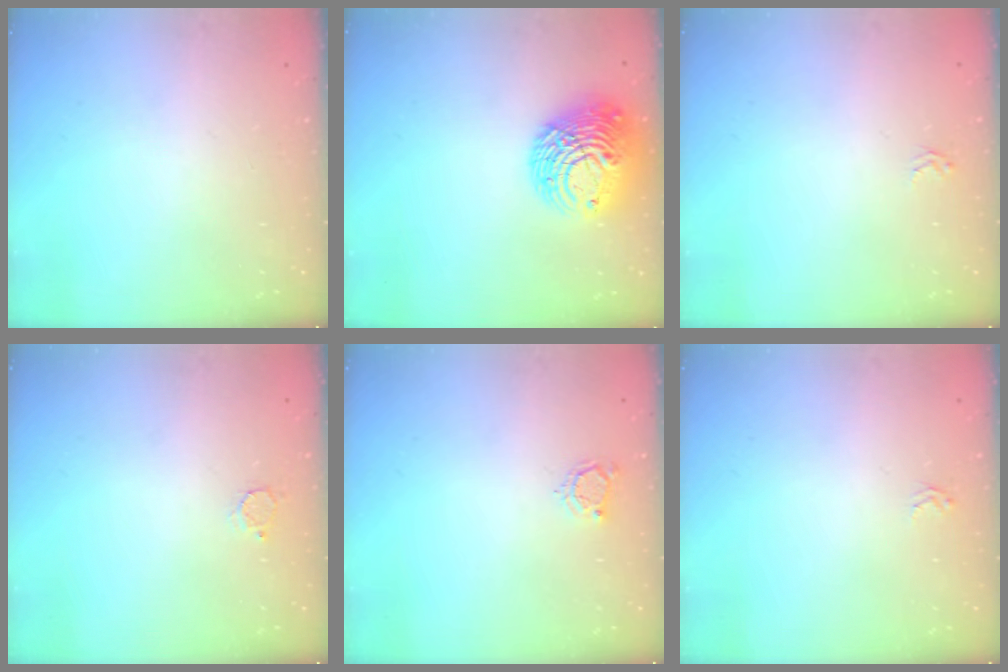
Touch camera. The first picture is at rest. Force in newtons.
{"total": 13.1, "press": 13.0, "slide": 1.4}
{"total": 1.9, "press": 1.9, "slide": 0.2}
{"total": 2.3, "press": 2.3, "slide": 0.2}
{"total": 3.8, "press": 3.8, "slide": 0.5}
{"total": 1.9, "press": 1.9, "slide": 0.2}